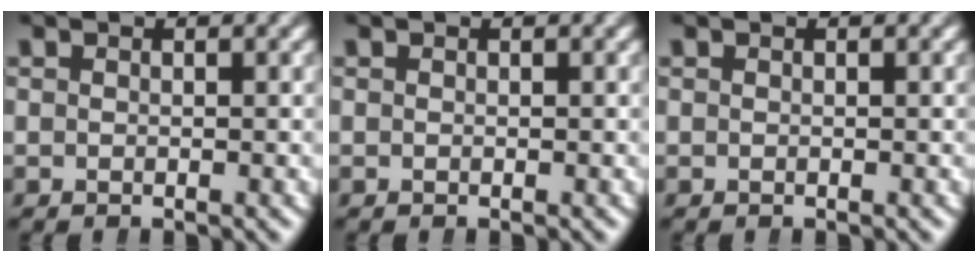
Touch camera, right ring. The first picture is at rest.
{"total": 0.0}
{"total": 0.0}